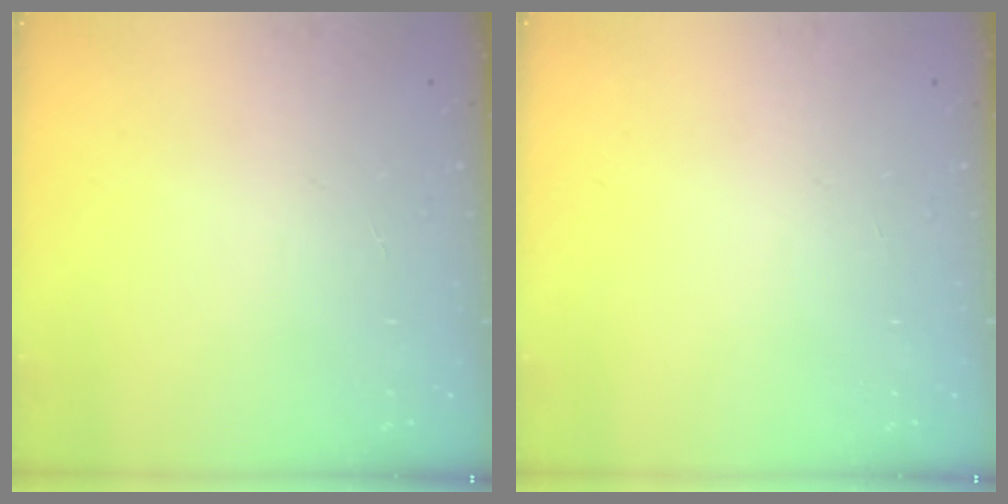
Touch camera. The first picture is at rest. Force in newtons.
{"total": 0.0}